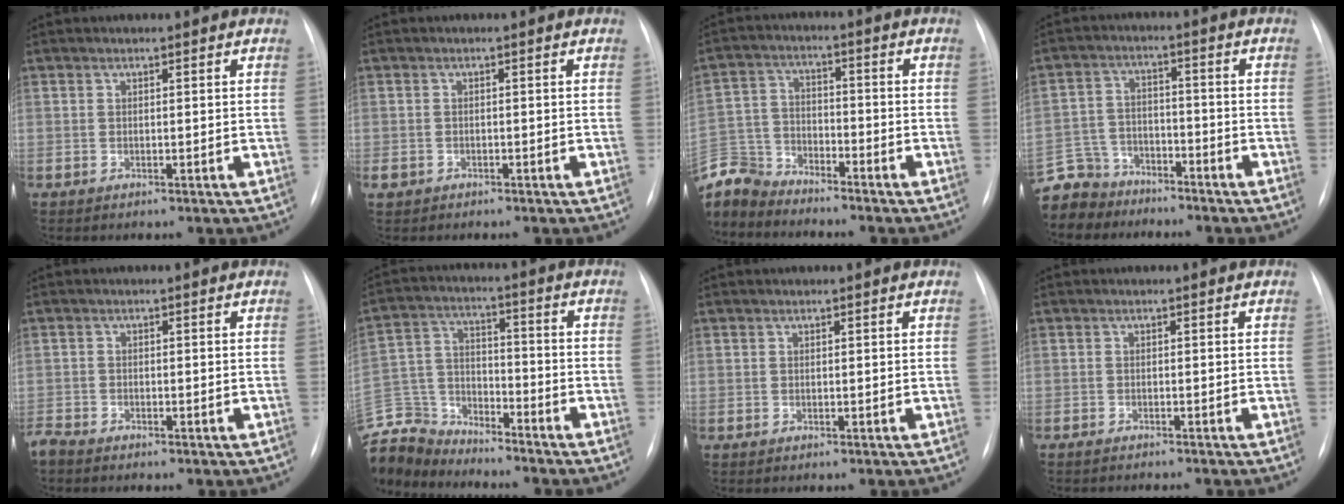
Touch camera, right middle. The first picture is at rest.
{"total": 2.2, "force": [-1.4, 1.6, 0.6], "torque": [-0.014, 0.000, -0.021]}
{"total": 9.7, "force": [-9.3, 2.7, 0.8], "torque": [-0.030, 0.010, -0.186]}
{"total": 9.8, "force": [-8.5, 4.8, 0.5], "torque": [-0.028, 0.010, -0.157]}
{"total": 2.2, "force": [-1.9, 0.8, 0.7], "torque": [-0.017, -0.003, -0.032]}
{"total": 13.5, "force": [-13.0, 2.9, 2.2], "torque": [-0.049, 0.020, -0.247]}
{"total": 0.0}
{"total": 3.3, "force": [-3.0, 0.1, 1.4], "torque": [-0.017, -0.004, -0.038]}